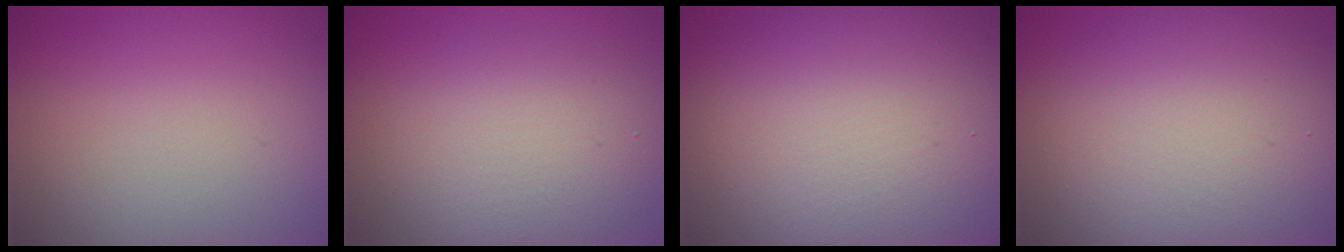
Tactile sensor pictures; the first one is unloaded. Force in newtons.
{"total": 4.7, "press": 4.7, "slide": 0.2}
{"total": 15.5, "press": 15.5, "slide": 0.9}
{"total": 9.8, "press": 9.8, "slide": 0.8}